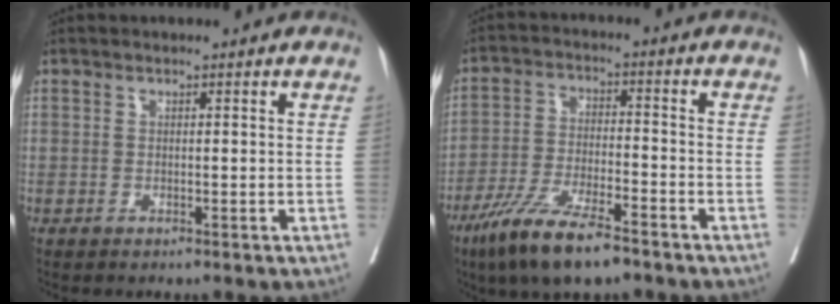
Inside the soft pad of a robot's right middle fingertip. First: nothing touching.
{"total": 11.7, "force": [-8.2, 2.1, 8.1], "torque": [-0.156, -0.025, -0.148]}